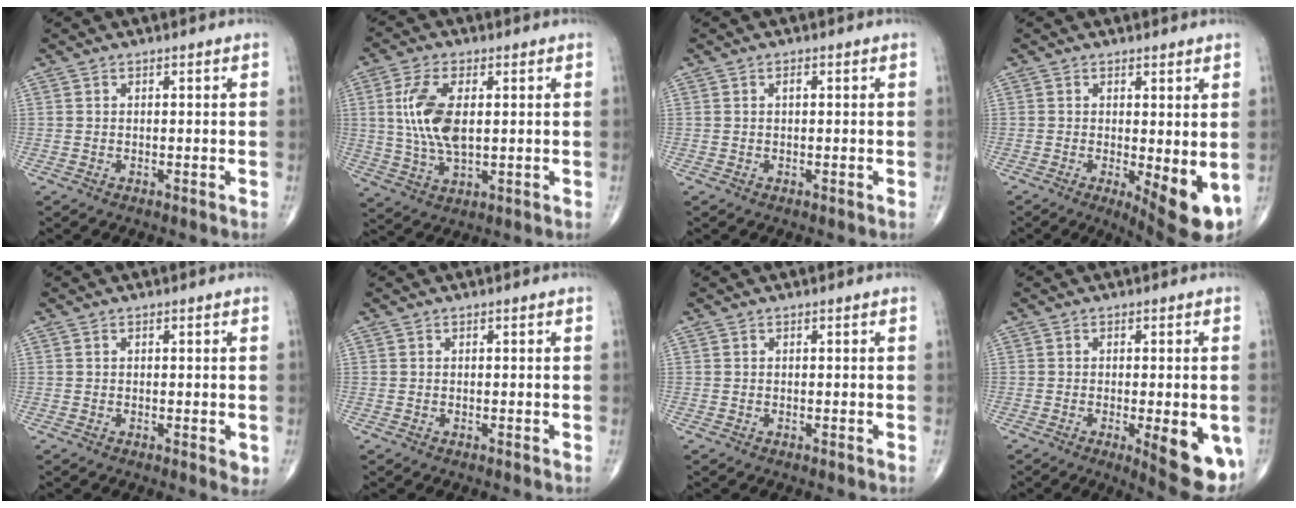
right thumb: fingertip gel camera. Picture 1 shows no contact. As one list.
[{"total": 11.0, "force": [1.7, 5.3, 9.5], "torque": [-0.203, -0.005, 0.037]}, {"total": 0.9, "force": [0.2, 0.4, 0.8], "torque": [-0.013, 0.002, 0.003]}, {"total": 9.0, "force": [-1.6, 2.8, 8.4], "torque": [-0.112, -0.022, -0.014]}, {"total": 2.0, "force": [-0.1, 0.7, 1.8], "torque": [-0.019, -0.005, -0.003]}, {"total": 0.0}, {"total": 0.0}, {"total": 11.2, "force": [-3.5, 3.3, 10.1], "torque": [-0.118, -0.017, -0.038]}]